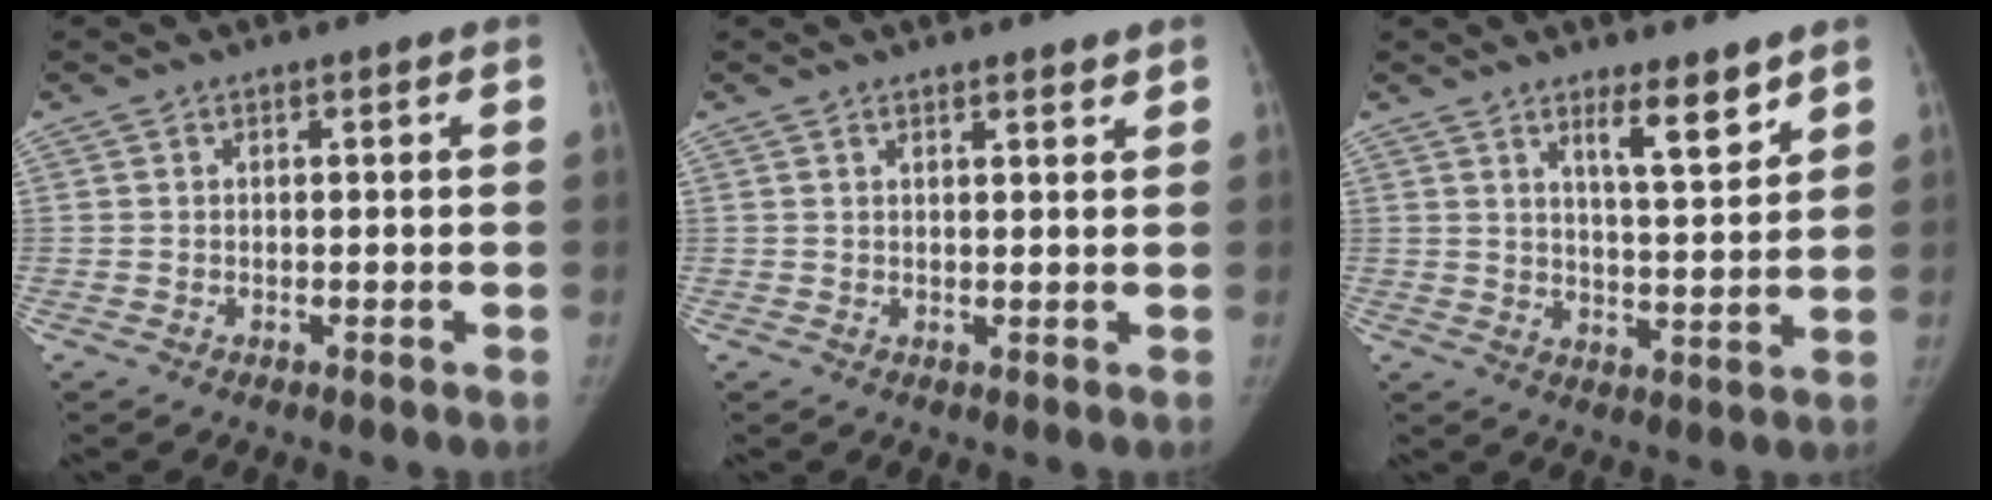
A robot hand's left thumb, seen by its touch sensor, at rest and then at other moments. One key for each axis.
{"total": 1.8, "fx": 1.5, "fy": 0.4, "fz": 0.8, "tx": -0.005, "ty": -0.007, "tz": 0.023}
{"total": 6.9, "fx": 4.9, "fy": 1.3, "fz": 4.7, "tx": -0.064, "ty": -0.041, "tz": 0.078}